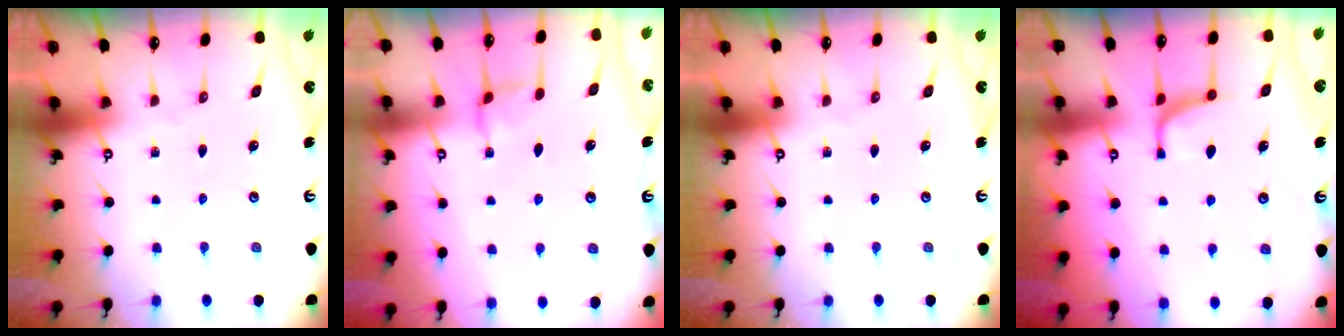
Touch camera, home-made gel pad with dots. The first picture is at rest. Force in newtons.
{"total": 2.7, "press": 2.7, "slide": 0.4}
{"total": 0.0}
{"total": 1.3, "press": 1.2, "slide": 0.6}